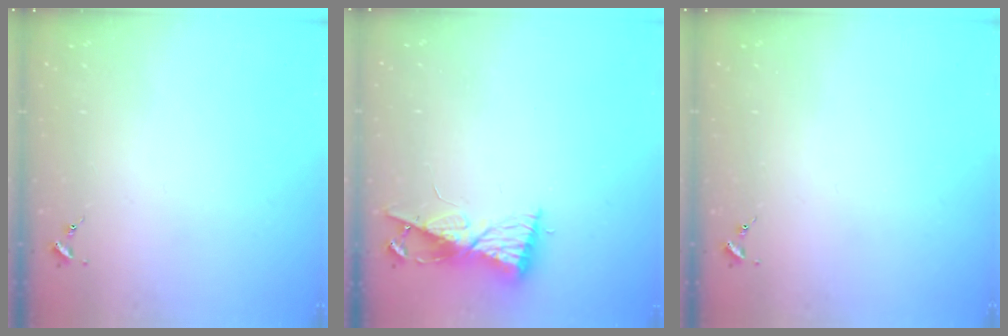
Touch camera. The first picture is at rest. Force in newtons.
{"total": 9.0, "press": 9.0, "slide": 0.8}
{"total": 0.0}